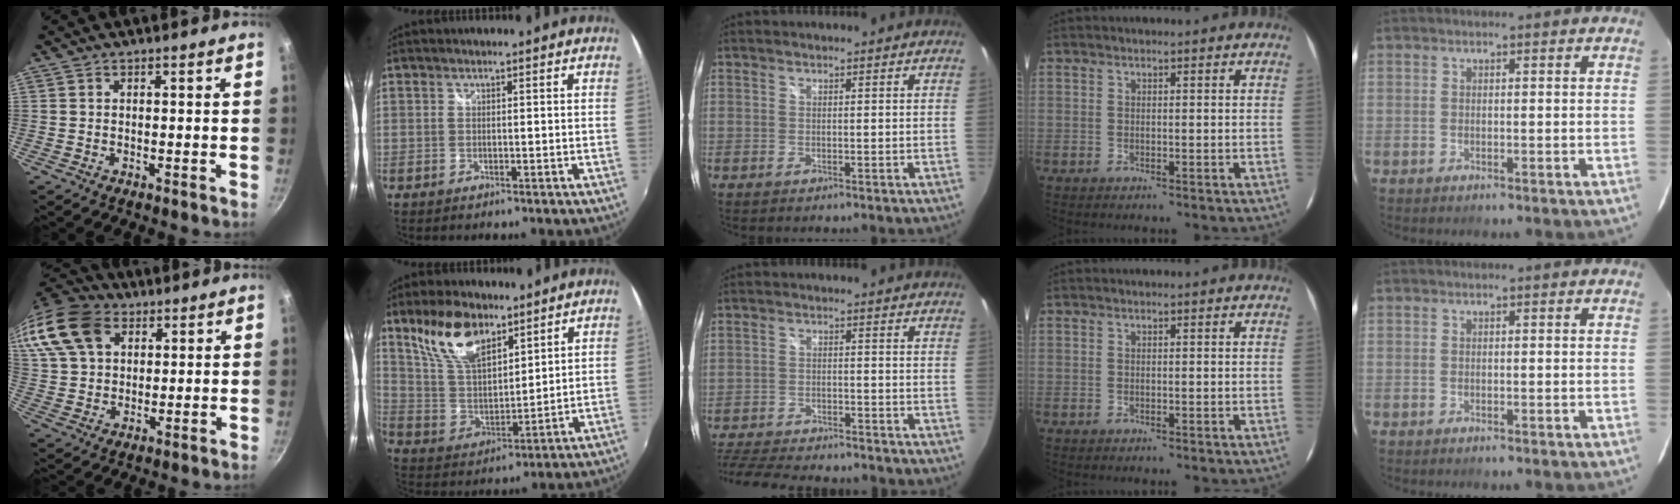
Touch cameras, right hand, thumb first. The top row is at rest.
{"thumb": {"total": 20.2, "force": [8.9, 14.0, 11.5], "torque": [-0.254, 0.022, 0.164]}, "index": {"total": 13.4, "force": [8.9, 6.1, 7.9], "torque": [-0.154, 0.017, 0.180]}, "middle": {"total": 16.7, "force": [-14.4, 4.6, 7.2], "torque": [-0.166, -0.024, -0.220]}}